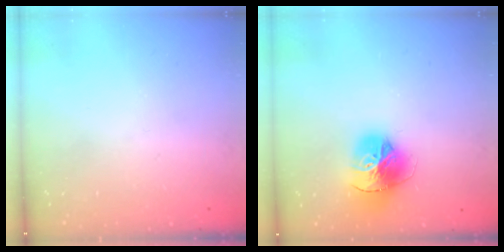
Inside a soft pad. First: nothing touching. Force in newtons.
{"total": 17.3, "press": 17.2, "slide": 1.8}